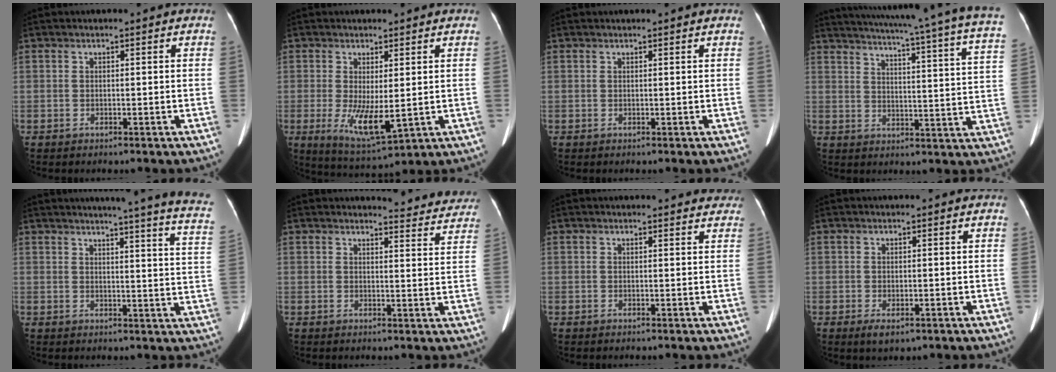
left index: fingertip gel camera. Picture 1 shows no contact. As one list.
[{"total": 7.1, "force": [-0.7, 2.1, 6.8], "torque": [-0.130, -0.025, 0.002]}, {"total": 1.3, "force": [1.2, 0.0, 0.4], "torque": [-0.007, 0.015, 0.018]}, {"total": 26.6, "force": [22.2, 0.2, 14.7], "torque": [-0.222, -0.051, 0.265]}, {"total": 19.7, "force": [17.1, -0.4, 9.8], "torque": [-0.124, -0.065, 0.182]}, {"total": 8.7, "force": [8.6, 1.3, 0.7], "torque": [0.012, -0.026, 0.076]}, {"total": 3.4, "force": [3.1, 1.3, 0.6], "torque": [-0.001, 0.002, 0.019]}, {"total": 2.4, "force": [-1.1, 1.1, 1.8], "torque": [-0.034, -0.003, -0.009]}]